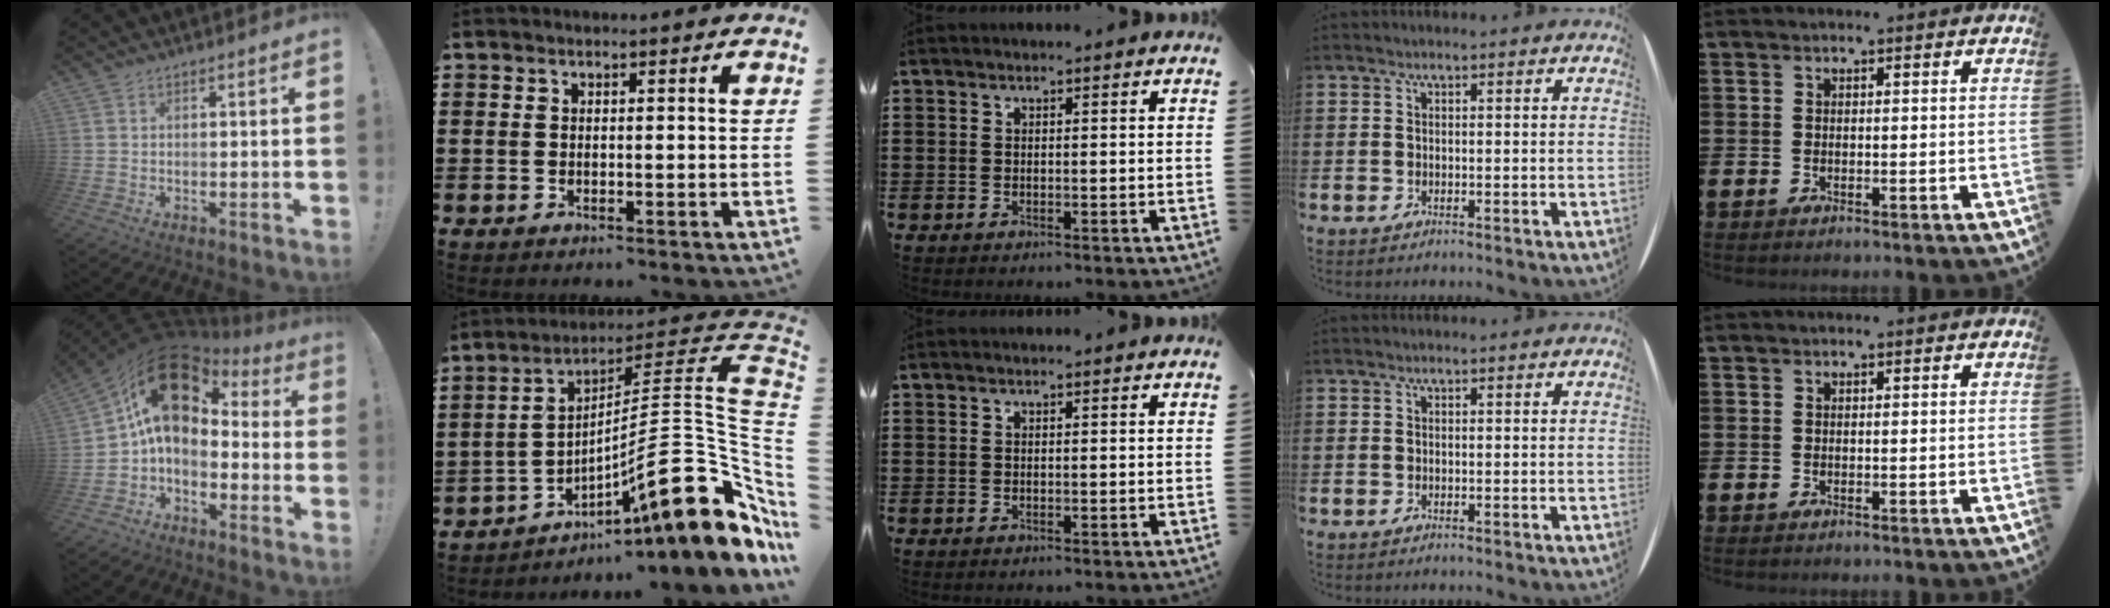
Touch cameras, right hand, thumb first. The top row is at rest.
{"thumb": {"total": 17.3, "force": [5.2, 10.4, 12.8], "torque": [-0.205, -0.023, 0.096]}, "index": {"total": 18.9, "force": [-7.1, 4.4, 16.9], "torque": [-0.260, -0.002, -0.124]}}